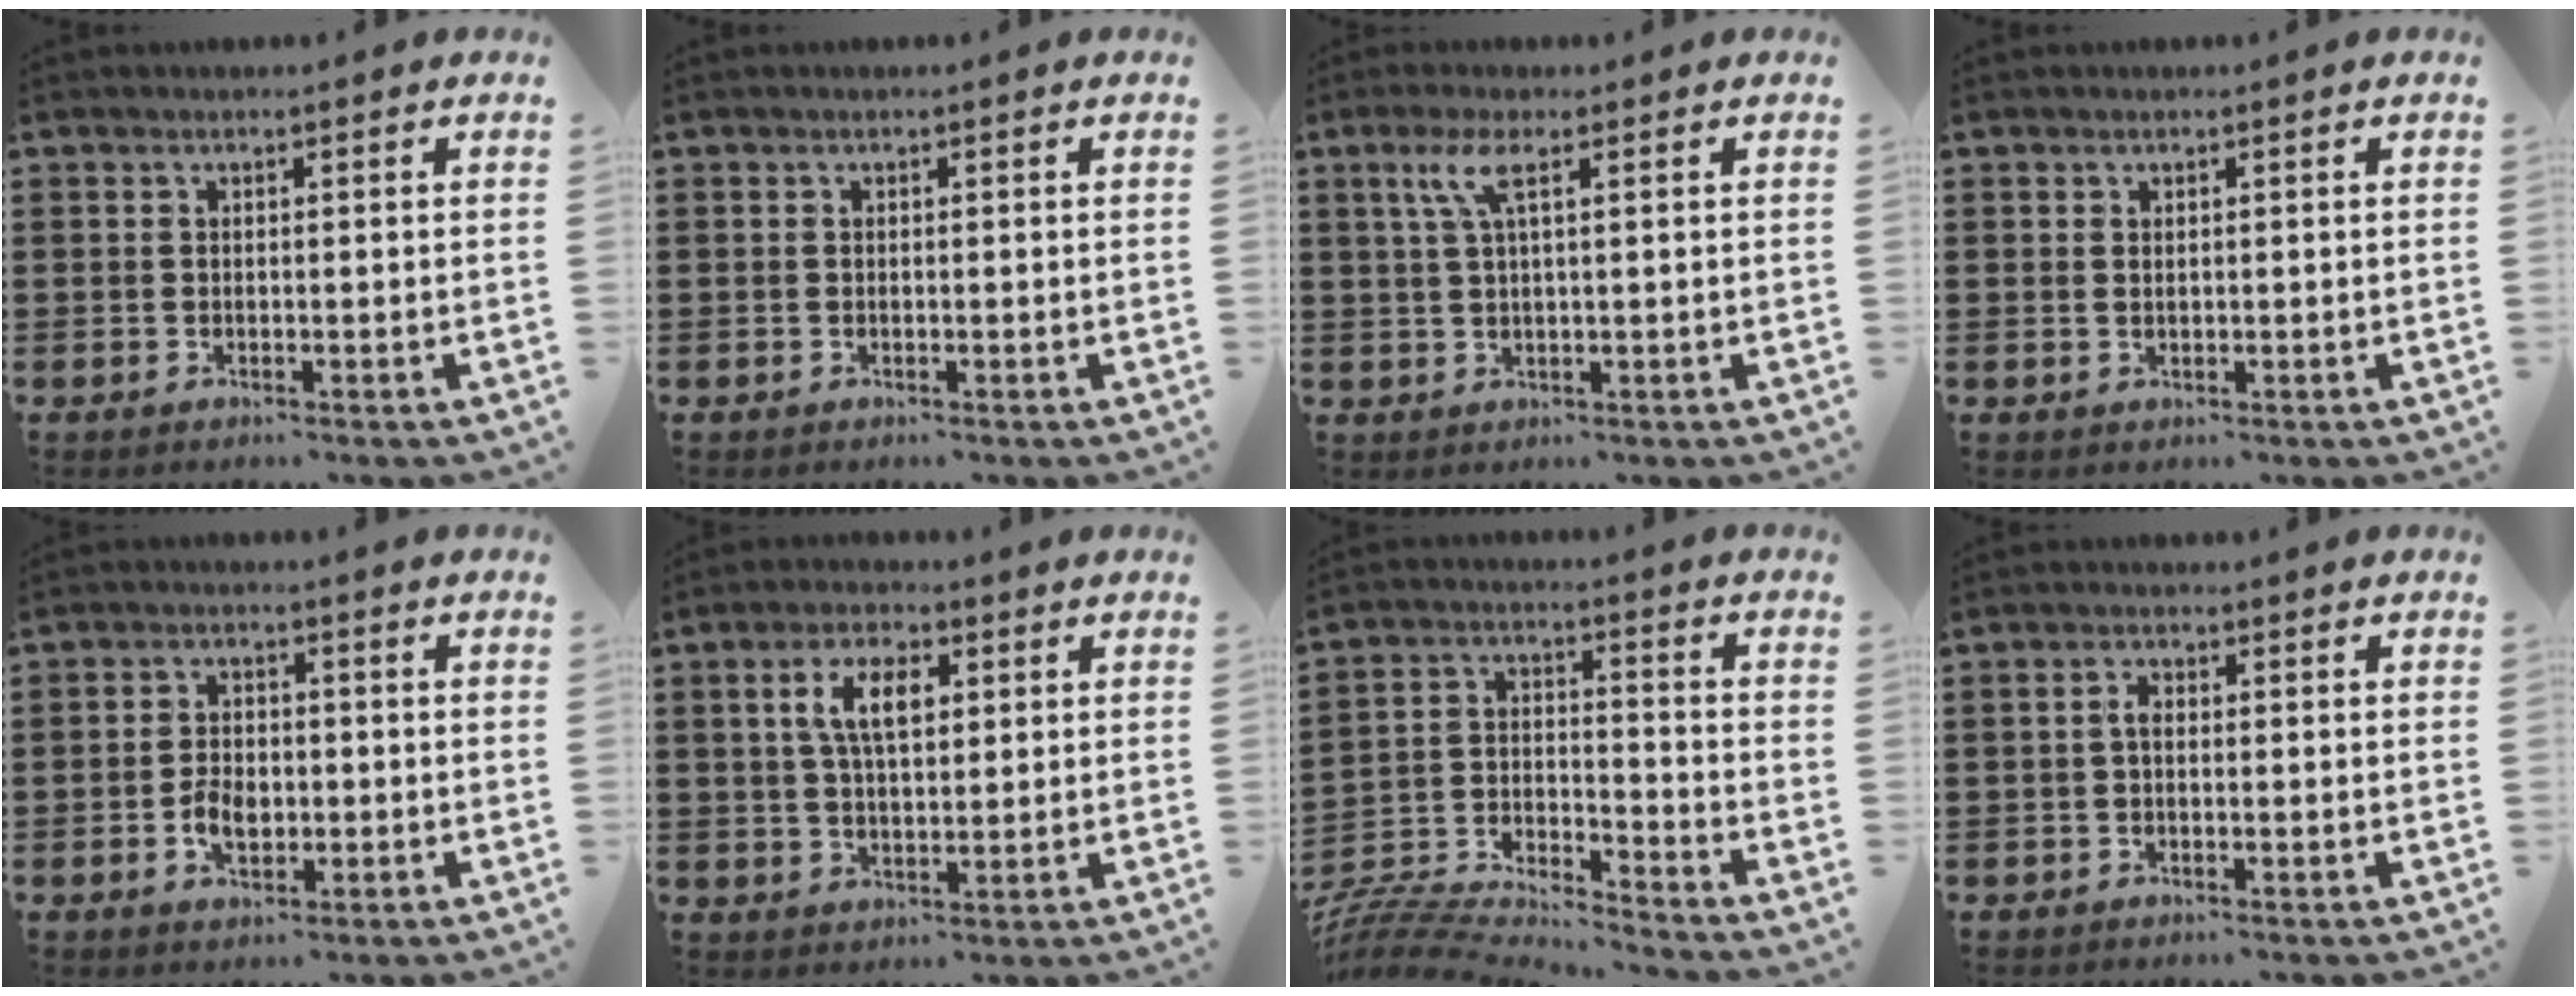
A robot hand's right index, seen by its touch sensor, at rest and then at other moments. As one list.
[{"total": 0.0}, {"total": 4.2, "force": [1.6, 0.7, 3.9], "torque": [-0.090, 0.004, 0.023]}, {"total": 0.8, "force": [0.4, 0.5, 0.4], "torque": [-0.010, 0.004, 0.008]}, {"total": 4.0, "force": [-1.0, 2.5, 3.0], "torque": [-0.062, 0.002, -0.019]}, {"total": 6.1, "force": [1.8, 2.9, 5.0], "torque": [-0.108, 0.015, 0.028]}, {"total": 6.1, "force": [-6.0, 0.3, 0.5], "torque": [-0.026, -0.010, -0.128]}, {"total": 1.6, "force": [-0.2, 0.8, 1.4], "torque": [-0.028, 0.001, -0.005]}]